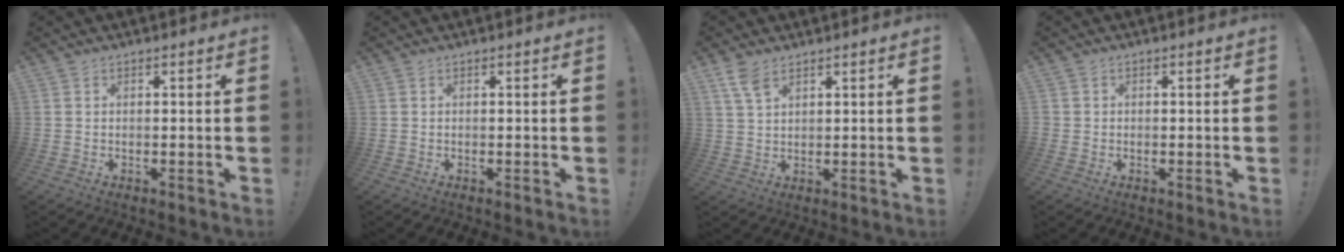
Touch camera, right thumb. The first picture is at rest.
{"total": 0.0}
{"total": 5.7, "force": [3.7, 2.6, 3.6], "torque": [-0.066, -0.013, 0.069]}
{"total": 1.1, "force": [-0.1, 1.1, 0.1], "torque": [-0.009, 0.006, -0.001]}